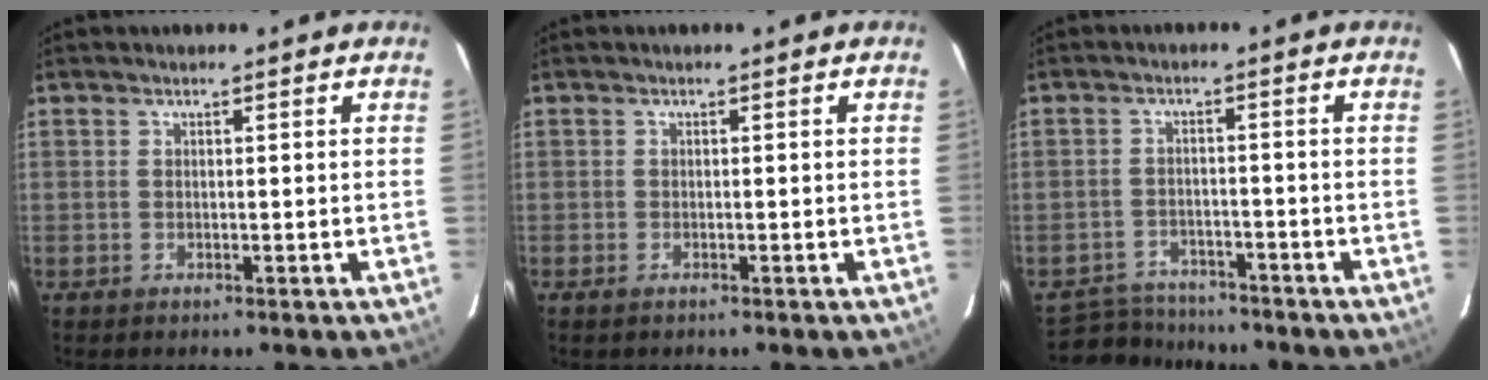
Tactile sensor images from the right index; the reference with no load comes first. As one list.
[{"total": 1.0, "force": [-0.8, 0.4, 0.5], "torque": [-0.009, -0.005, -0.017]}, {"total": 8.5, "force": [-7.7, 3.4, 1.3], "torque": [-0.047, 0.011, -0.118]}]